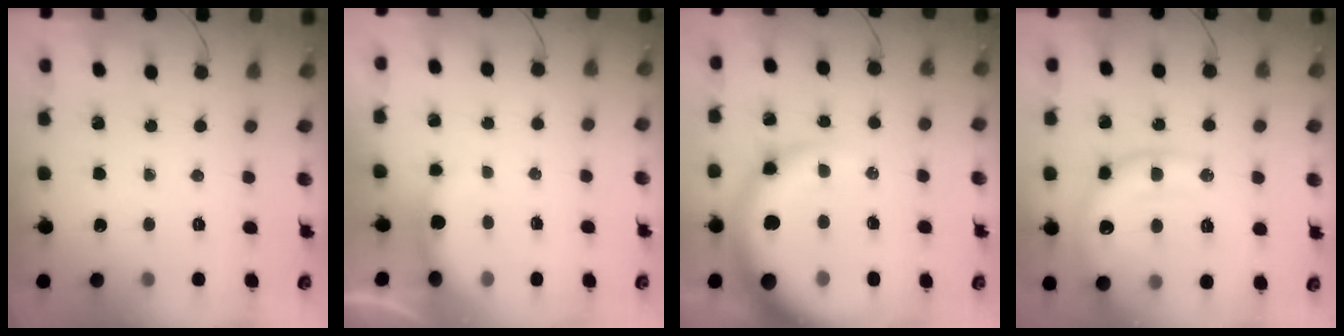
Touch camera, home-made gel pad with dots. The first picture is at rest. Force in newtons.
{"total": 2.7, "press": 2.5, "slide": 0.8}
{"total": 12.8, "press": 12.4, "slide": 3.3}
{"total": 14.8, "press": 14.7, "slide": 1.7}